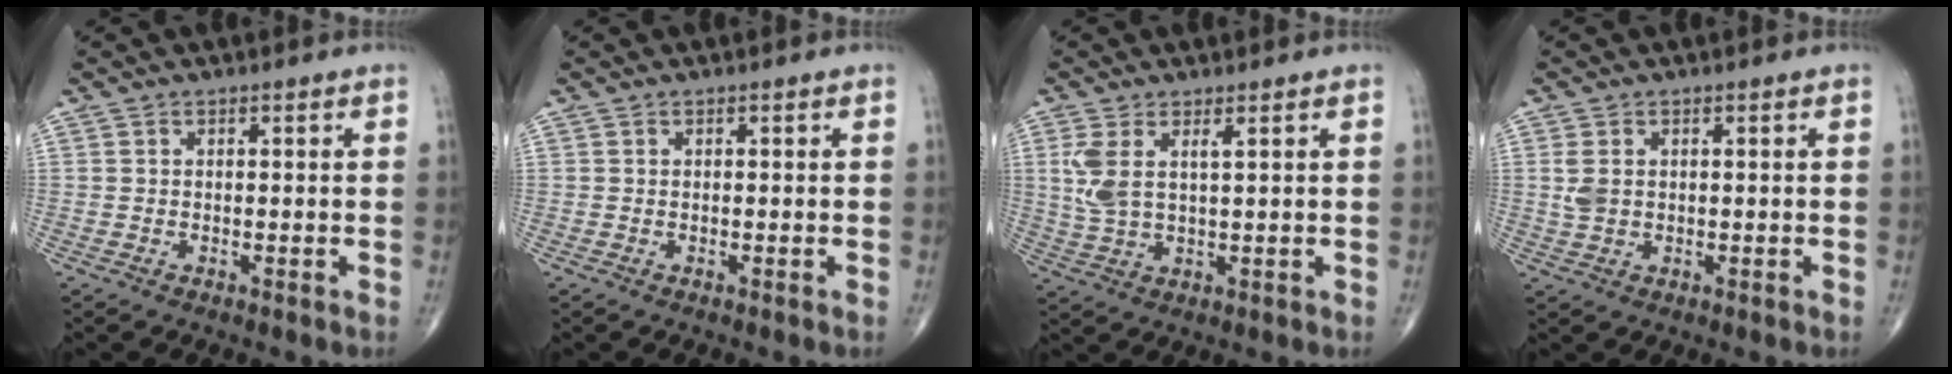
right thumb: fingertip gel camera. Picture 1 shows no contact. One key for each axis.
{"total": 0.0}
{"total": 6.0, "fx": 2.1, "fy": 2.3, "fz": 5.2, "tx": -0.124, "ty": -0.007, "tz": 0.052}
{"total": 2.9, "fx": 0.5, "fy": 1.9, "fz": 2.1, "tx": -0.050, "ty": 0.000, "tz": 0.015}